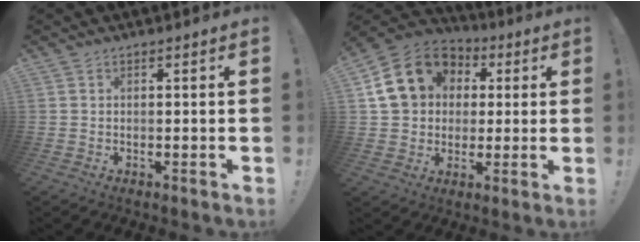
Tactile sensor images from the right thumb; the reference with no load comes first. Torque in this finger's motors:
{"motor_torque": [0.92, 2.00, 1.04, 0.15, 0.07]}